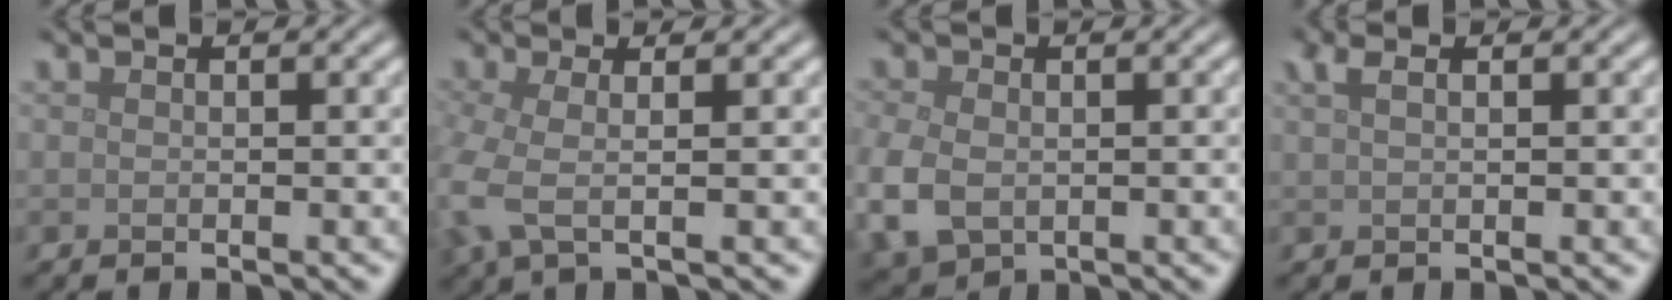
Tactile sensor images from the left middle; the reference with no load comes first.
{"total": 3.8, "force": [-0.6, 1.3, 3.5], "torque": [-0.092, -0.009, -0.018]}
{"total": 5.0, "force": [-1.1, 3.7, 3.2], "torque": [-0.092, -0.012, -0.022]}
{"total": 1.6, "force": [1.0, 0.4, 1.2], "torque": [-0.024, 0.005, 0.018]}